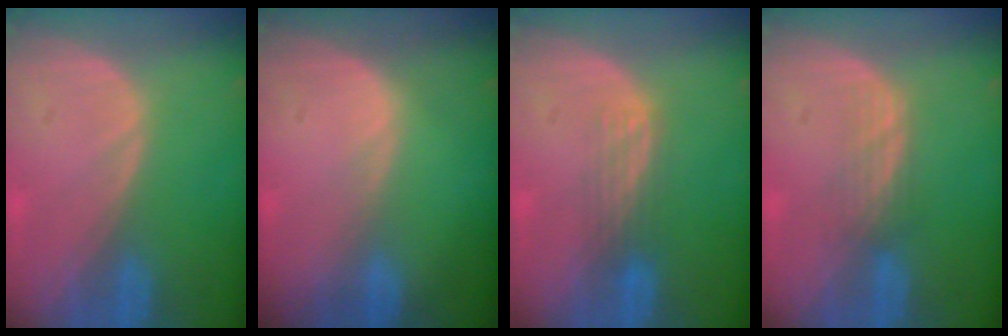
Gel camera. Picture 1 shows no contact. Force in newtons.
{"total": 0.5, "press": 0.3, "slide": 0.4}
{"total": 2.9, "press": 2.7, "slide": 1.2}
{"total": 2.8, "press": 2.5, "slide": 1.2}